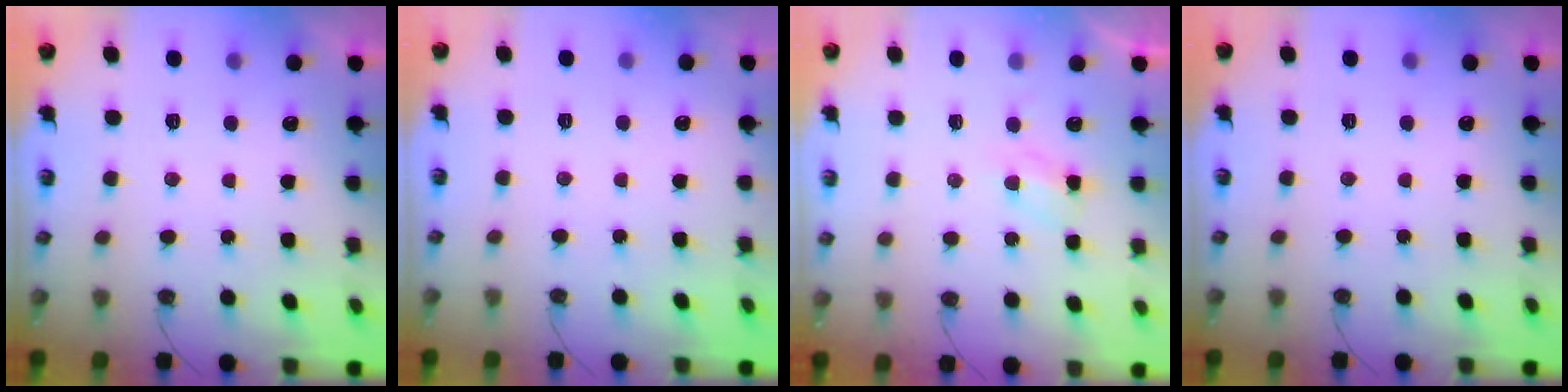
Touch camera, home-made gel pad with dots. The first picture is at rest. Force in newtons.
{"total": 0.0}
{"total": 4.4, "press": 4.4, "slide": 0.5}
{"total": 0.0}